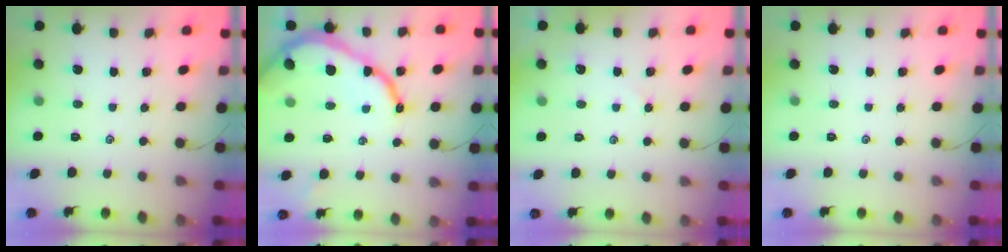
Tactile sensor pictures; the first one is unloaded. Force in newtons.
{"total": 14.1, "press": 14.1, "slide": 1.3}
{"total": 1.8, "press": 1.8, "slide": 0.3}
{"total": 0.0}